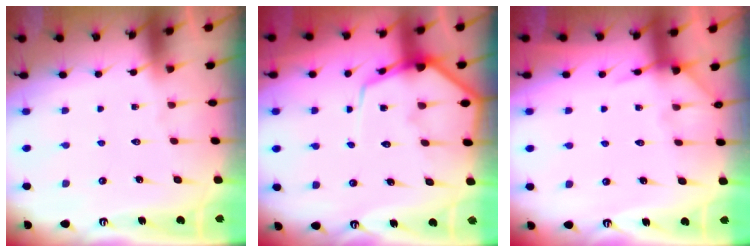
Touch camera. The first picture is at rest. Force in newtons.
{"total": 9.8, "press": 9.7, "slide": 1.1}
{"total": 6.2, "press": 6.2, "slide": 0.7}